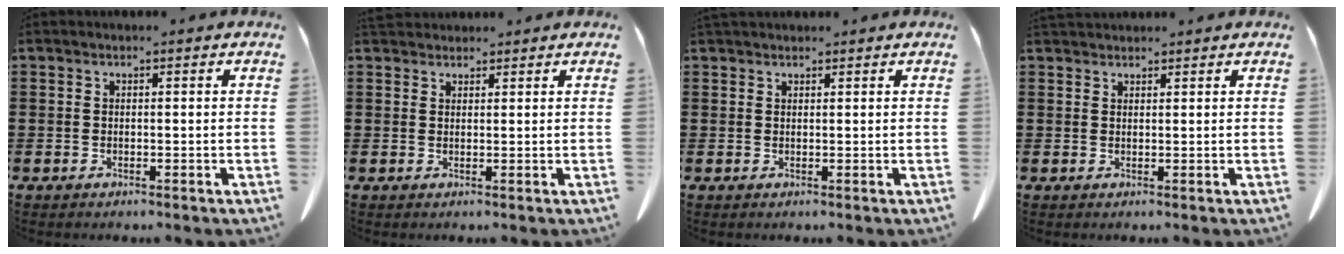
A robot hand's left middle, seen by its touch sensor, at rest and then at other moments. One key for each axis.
{"total": 1.9, "fx": 1.8, "fy": 0.7, "fz": 0.2, "tx": -0.010, "ty": 0.002, "tz": 0.036}
{"total": 1.0, "fx": 1.0, "fy": 0.2, "fz": 0.1, "tx": -0.005, "ty": -0.001, "tz": 0.020}
{"total": 1.4, "fx": 1.4, "fy": 0.3, "fz": 0.2, "tx": -0.007, "ty": 0.000, "tz": 0.028}